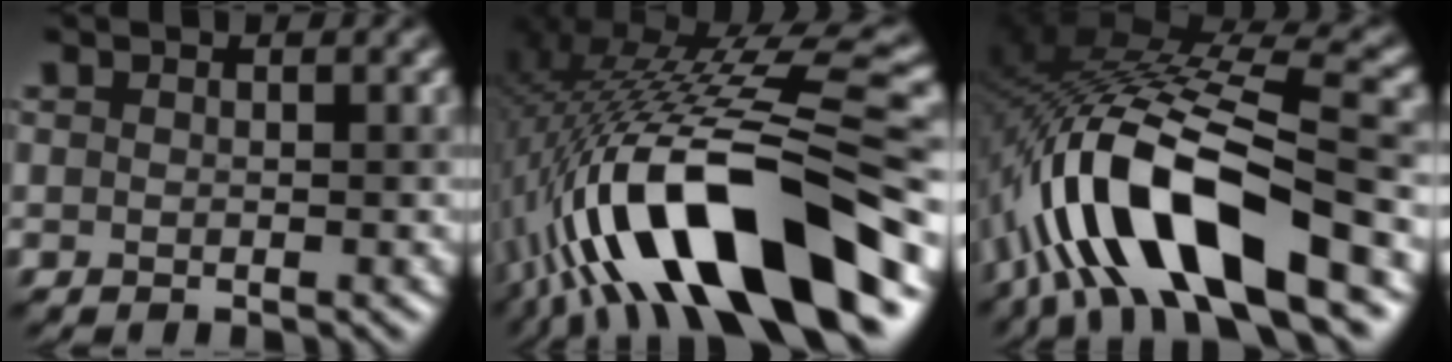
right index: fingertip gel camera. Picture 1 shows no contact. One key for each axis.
{"total": 16.2, "fx": -4.3, "fy": 4.5, "fz": 15.0, "tx": -0.256, "ty": 0.026, "tz": -0.067}
{"total": 13.7, "fx": -5.2, "fy": 4.7, "fz": 11.7, "tx": -0.223, "ty": 0.011, "tz": -0.089}